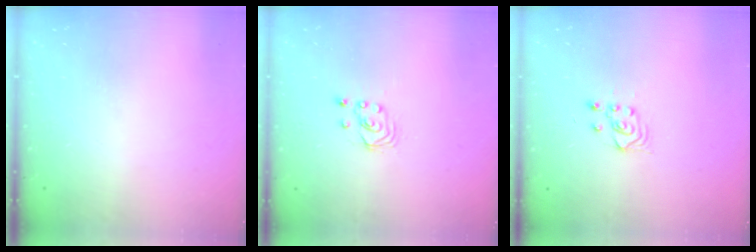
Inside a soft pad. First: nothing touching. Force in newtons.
{"total": 2.1, "press": 2.1, "slide": 0.3}
{"total": 3.4, "press": 3.1, "slide": 1.4}